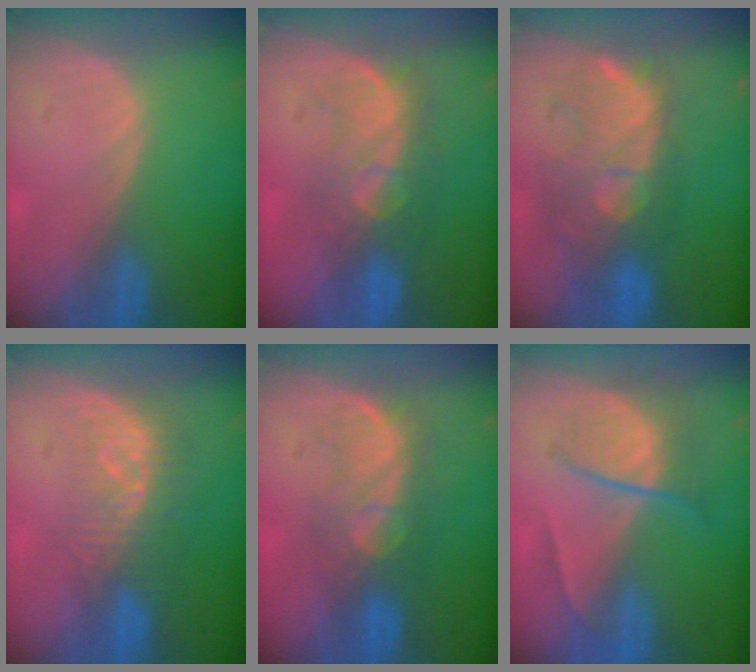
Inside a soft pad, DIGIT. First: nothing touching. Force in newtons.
{"total": 8.0, "press": 7.8, "slide": 1.6}
{"total": 9.8, "press": 9.5, "slide": 2.7}
{"total": 8.3, "press": 7.3, "slide": 3.9}
{"total": 7.6, "press": 7.3, "slide": 2.1}
{"total": 6.6, "press": 6.0, "slide": 2.8}